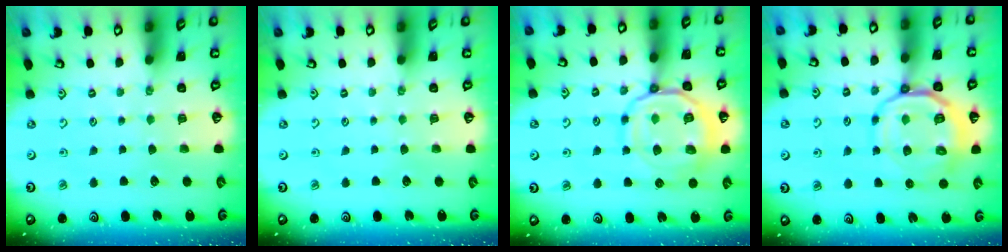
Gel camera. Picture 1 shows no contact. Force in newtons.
{"total": 0.0}
{"total": 15.3, "press": 15.3, "slide": 1.4}
{"total": 13.9, "press": 13.8, "slide": 1.8}